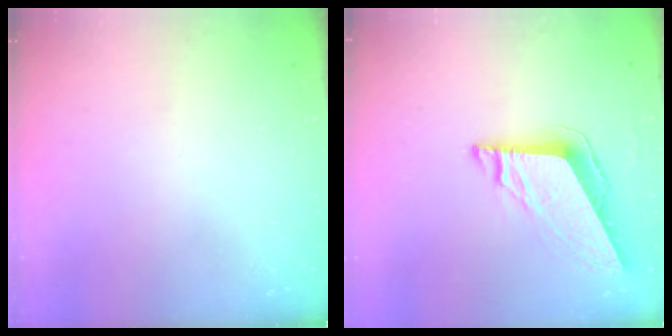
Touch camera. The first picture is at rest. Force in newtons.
{"total": 8.8, "press": 8.7, "slide": 1.4}